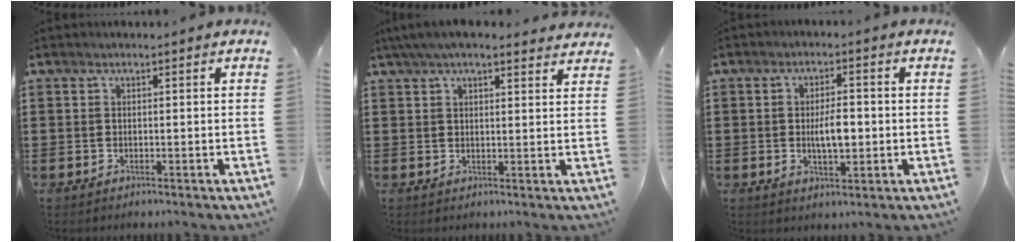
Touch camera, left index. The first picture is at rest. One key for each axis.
{"total": 4.8, "fx": 4.1, "fy": 0.8, "fz": 2.4, "tx": -0.056, "ty": 0.000, "tz": 0.074}
{"total": 4.9, "fx": -0.2, "fy": 1.9, "fz": 4.5, "tx": -0.075, "ty": 0.002, "tz": -0.008}